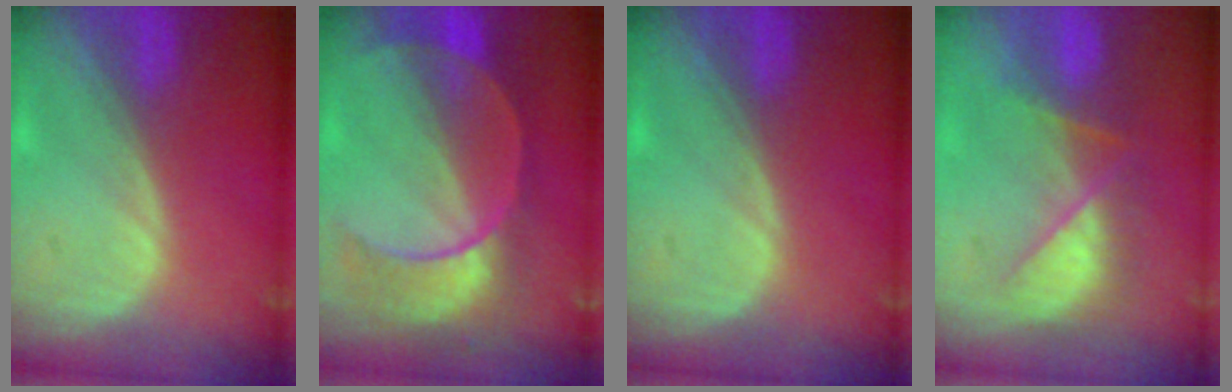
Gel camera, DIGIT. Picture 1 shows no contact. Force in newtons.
{"total": 9.4, "press": 8.5, "slide": 4.0}
{"total": 0.0}
{"total": 7.1, "press": 6.9, "slide": 1.3}